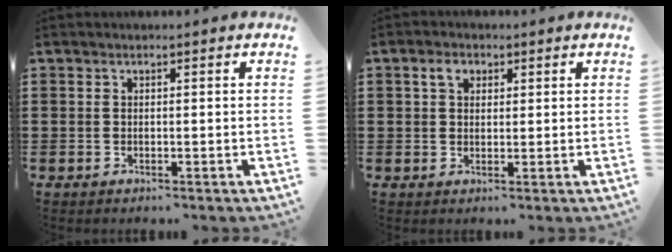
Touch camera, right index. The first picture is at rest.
{"total": 2.6, "force": [1.1, 1.8, 1.5], "torque": [-0.037, 0.009, 0.019]}